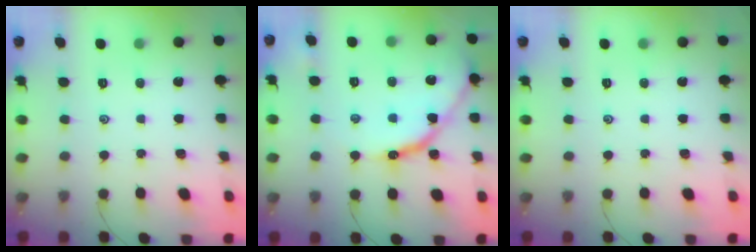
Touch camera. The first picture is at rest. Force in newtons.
{"total": 12.5, "press": 12.4, "slide": 1.1}
{"total": 0.0}